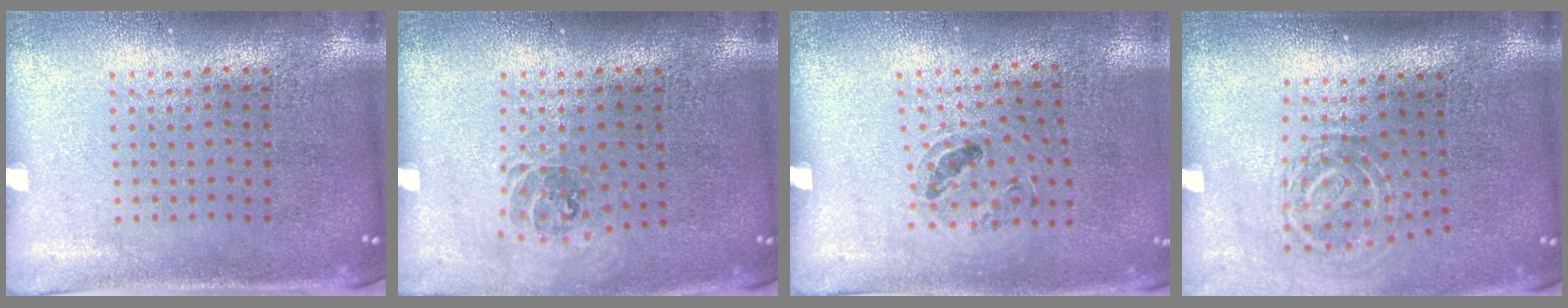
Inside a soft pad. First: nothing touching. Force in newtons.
{"total": 0.9, "press": 0.8, "slide": 0.3}
{"total": 0.9, "press": 0.8, "slide": 0.4}
{"total": 1.8, "press": 1.2, "slide": 1.3}